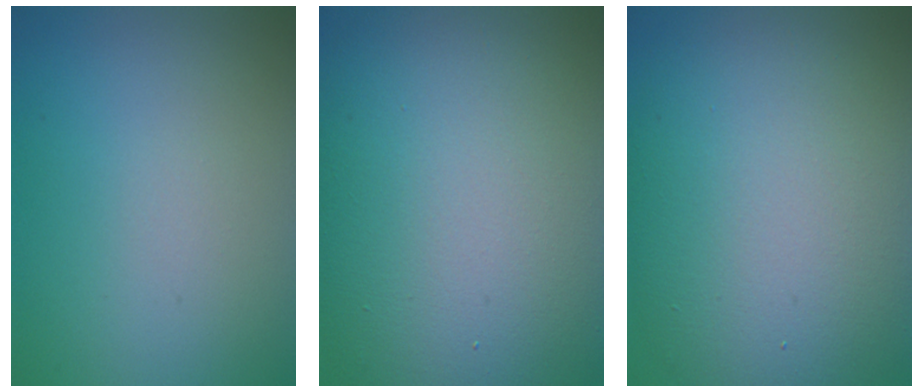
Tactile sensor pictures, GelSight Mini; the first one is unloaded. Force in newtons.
{"total": 16.9, "press": 16.8, "slide": 1.1}
{"total": 12.8, "press": 12.8, "slide": 0.9}